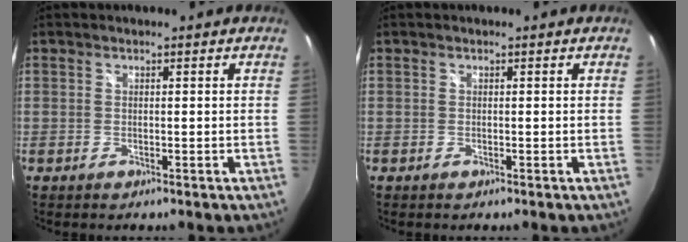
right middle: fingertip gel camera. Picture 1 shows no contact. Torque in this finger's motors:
{"motor_torque": [0.78, -0.79, -0.02, 0.01]}